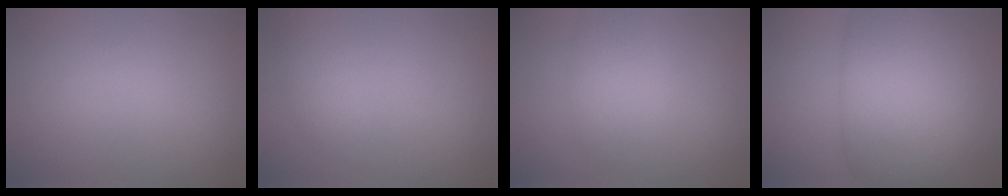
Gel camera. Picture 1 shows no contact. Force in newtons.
{"total": 2.3, "press": 2.3, "slide": 0.2}
{"total": 3.0, "press": 3.0, "slide": 0.0}
{"total": 9.8, "press": 9.8, "slide": 0.7}